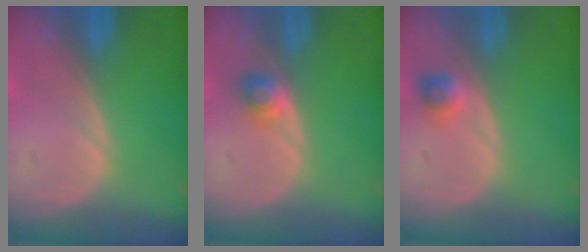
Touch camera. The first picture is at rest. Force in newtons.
{"total": 2.5, "press": 2.2, "slide": 1.2}
{"total": 2.3, "press": 2.0, "slide": 1.1}